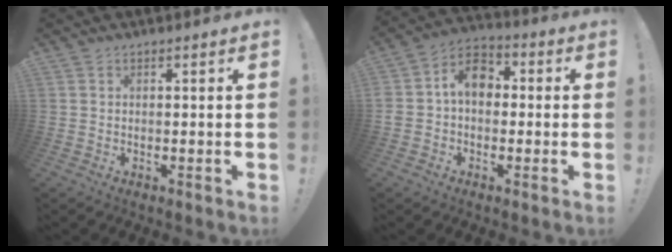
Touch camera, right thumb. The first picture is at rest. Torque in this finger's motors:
{"motor_torque": [2.41, 1.10, 1.34, -0.95, 0.27]}